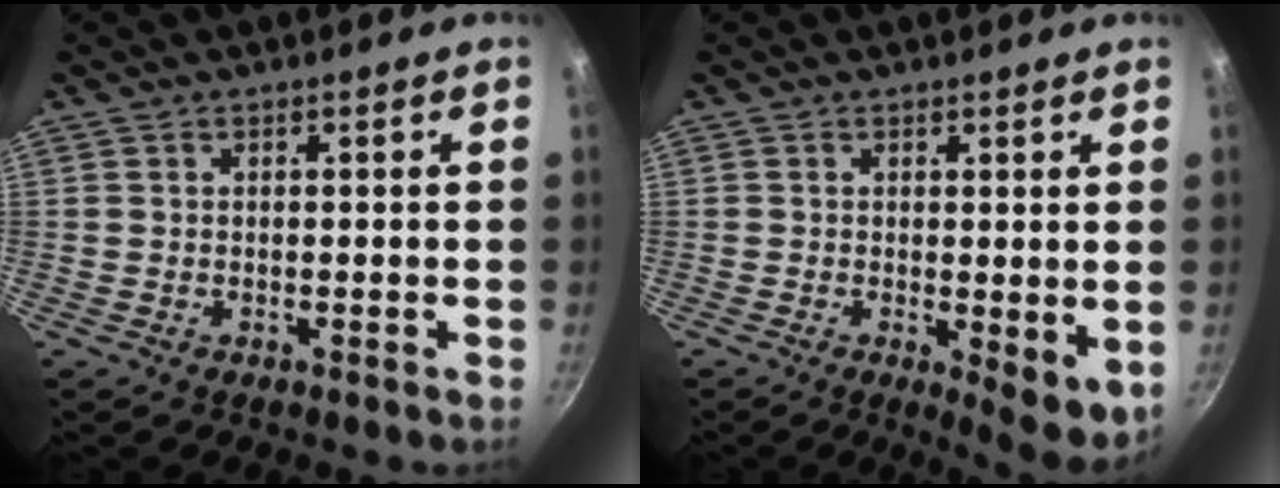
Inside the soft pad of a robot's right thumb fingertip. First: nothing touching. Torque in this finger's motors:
{"motor_torque": [-0.25, 0.15, -0.14, 0.13, 0.00]}